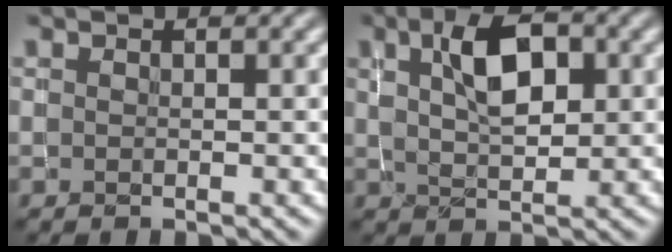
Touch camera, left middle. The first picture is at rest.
{"total": 5.2, "force": [1.5, 2.5, 4.3], "torque": [-0.076, 0.010, 0.023]}